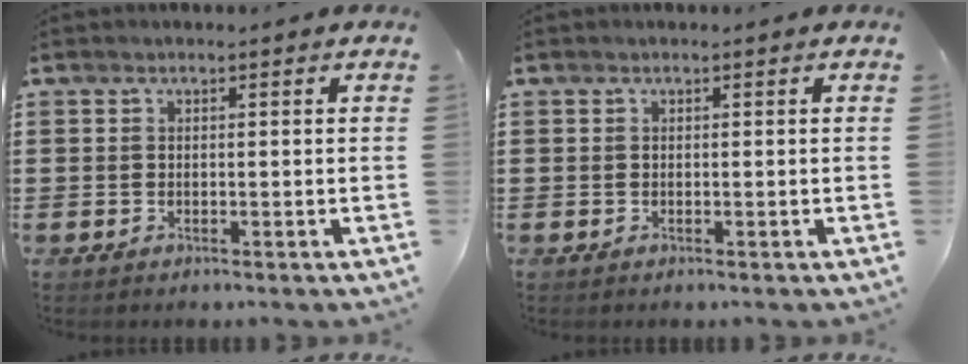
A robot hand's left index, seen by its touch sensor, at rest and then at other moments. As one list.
[{"total": 0.0}]